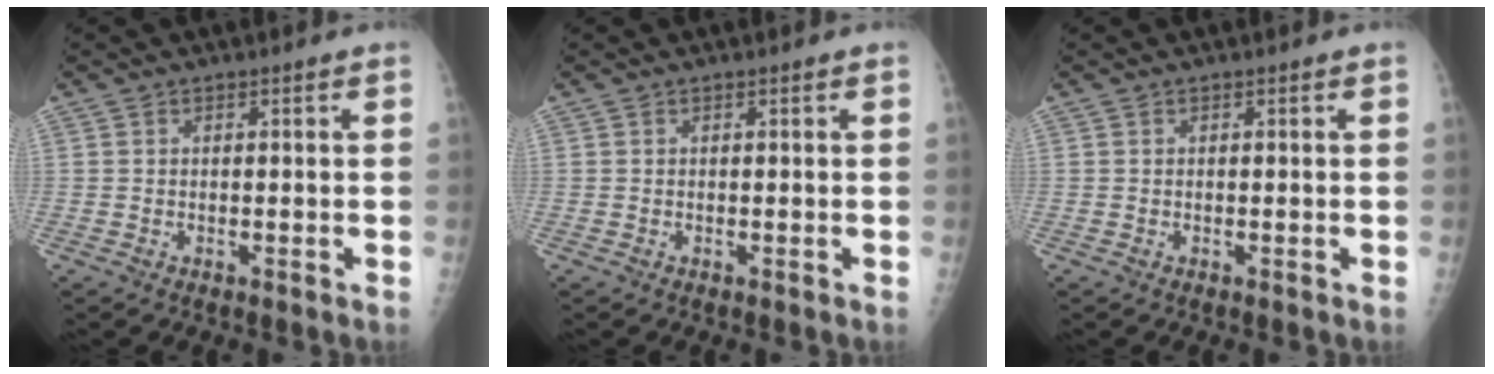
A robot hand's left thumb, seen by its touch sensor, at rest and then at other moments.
{"total": 0.0}
{"total": 0.0}